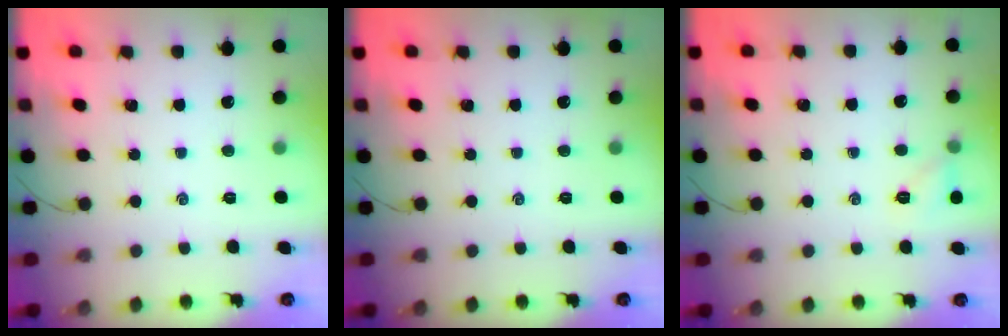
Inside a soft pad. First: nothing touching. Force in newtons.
{"total": 0.0}
{"total": 6.4, "press": 6.1, "slide": 1.9}